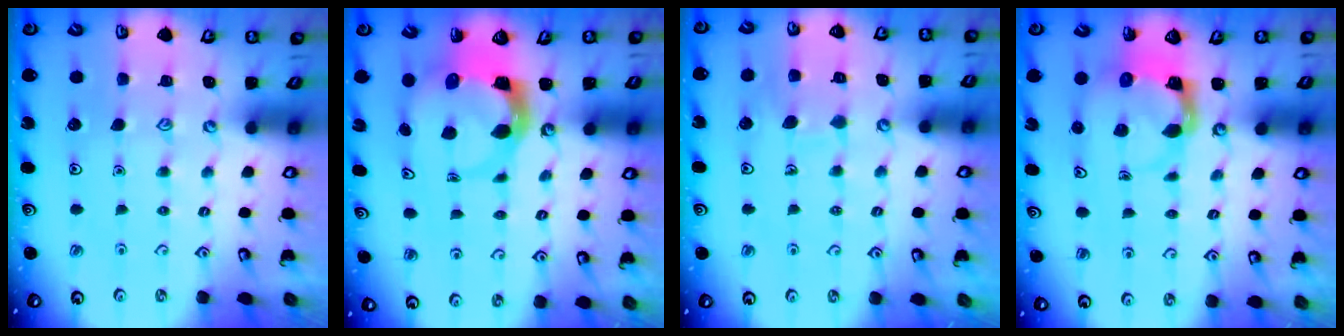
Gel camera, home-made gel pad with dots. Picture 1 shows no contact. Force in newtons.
{"total": 3.9, "press": 3.8, "slide": 0.6}
{"total": 6.3, "press": 6.3, "slide": 0.4}
{"total": 3.9, "press": 3.8, "slide": 0.7}